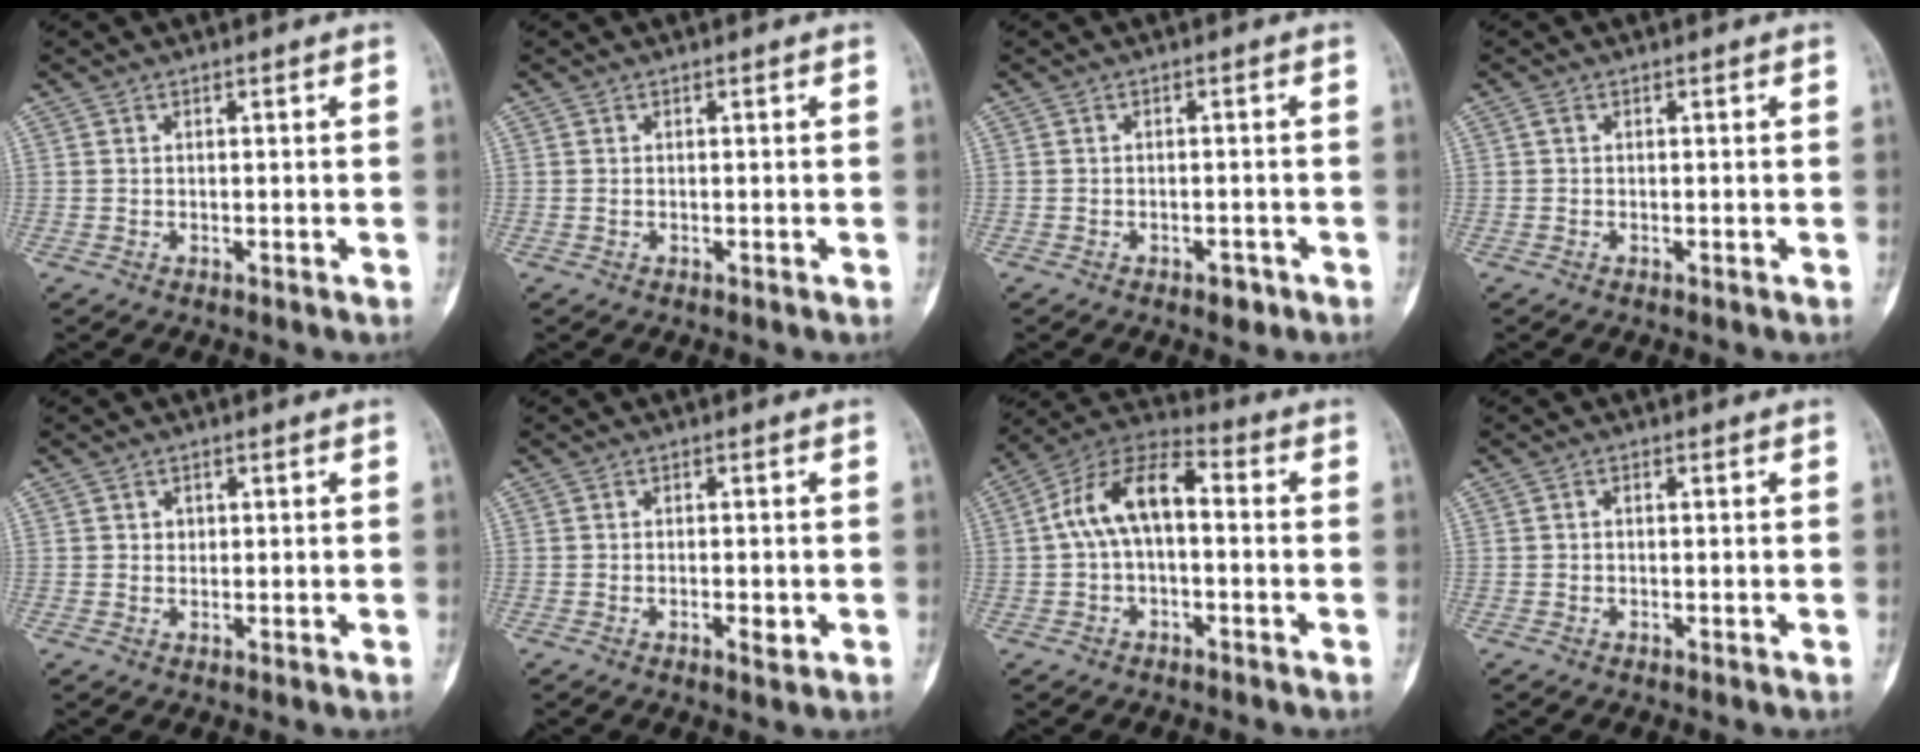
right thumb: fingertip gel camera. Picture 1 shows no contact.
{"total": 0.0}
{"total": 2.2, "force": [-1.3, 1.3, 1.2], "torque": [-0.010, 0.008, -0.015]}
{"total": 0.6, "force": [0.1, 0.4, 0.4], "torque": [-0.007, 0.001, -0.003]}
{"total": 1.4, "force": [0.4, 1.2, 0.5], "torque": [-0.001, 0.001, 0.005]}
{"total": 2.4, "force": [-0.8, 1.0, 2.0], "torque": [-0.034, -0.001, -0.011]}
{"total": 11.6, "force": [0.2, 6.2, 9.9], "torque": [-0.179, 0.045, -0.008]}
{"total": 0.6, "force": [-0.1, 0.4, 0.4], "torque": [-0.006, 0.001, -0.007]}